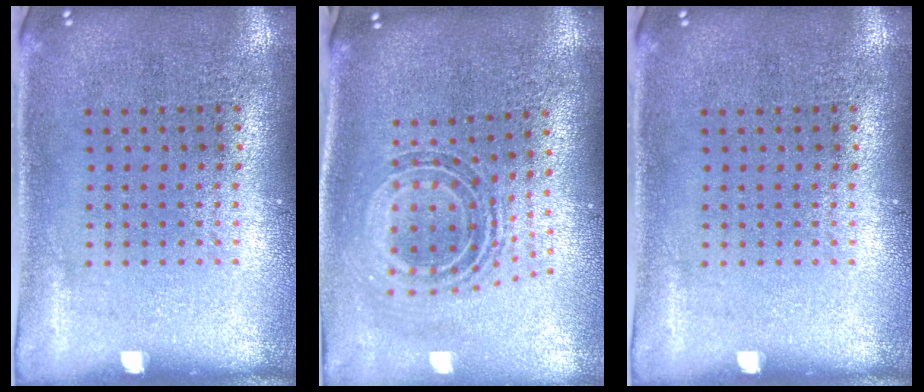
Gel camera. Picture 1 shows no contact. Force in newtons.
{"total": 1.0, "press": 0.9, "slide": 0.5}
{"total": 0.0}